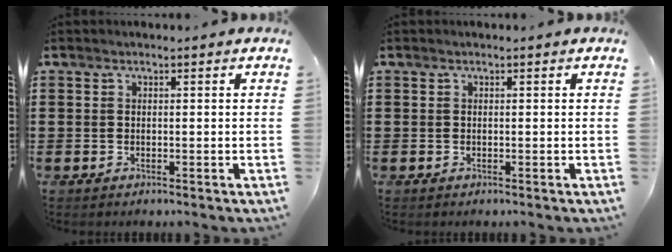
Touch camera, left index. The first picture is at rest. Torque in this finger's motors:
{"motor_torque": [0.00, 0.00, 0.00, -0.01]}